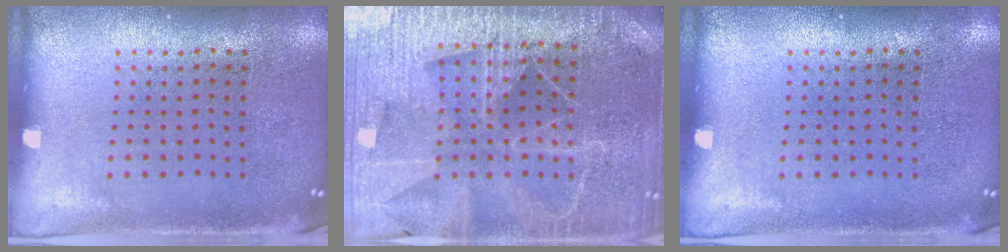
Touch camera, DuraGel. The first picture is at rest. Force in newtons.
{"total": 4.9, "press": 4.5, "slide": 2.0}
{"total": 0.0}